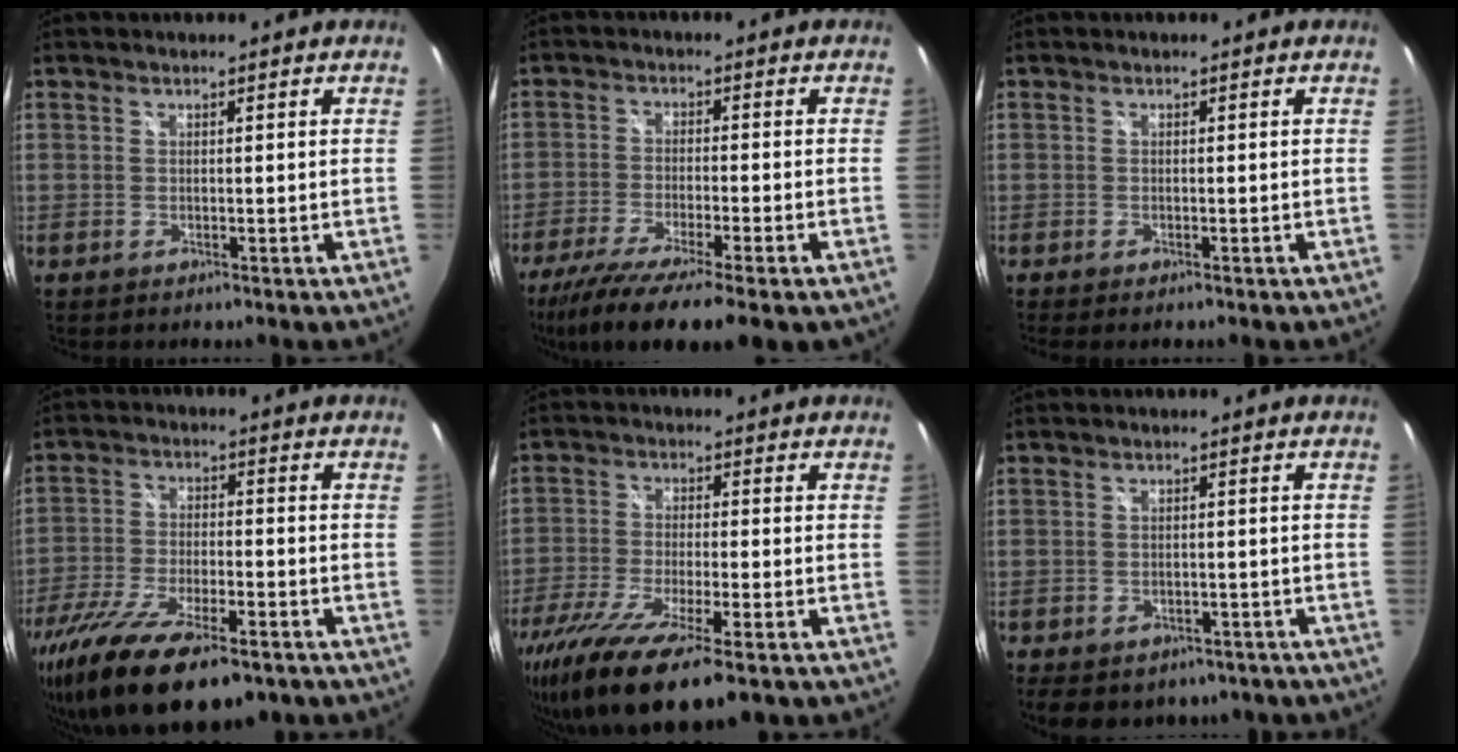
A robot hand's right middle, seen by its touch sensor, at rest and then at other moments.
{"total": 13.0, "force": [-9.6, 0.9, 8.7], "torque": [-0.177, -0.049, -0.162]}
{"total": 1.5, "force": [-1.2, 0.2, 0.9], "torque": [-0.018, -0.008, -0.019]}
{"total": 19.9, "force": [-14.1, 6.3, 12.4], "torque": [-0.250, -0.054, -0.238]}
{"total": 16.3, "force": [-11.1, 3.1, 11.5], "torque": [-0.235, -0.064, -0.196]}
{"total": 11.5, "force": [-8.1, 6.3, 5.2], "torque": [-0.107, -0.011, -0.095]}